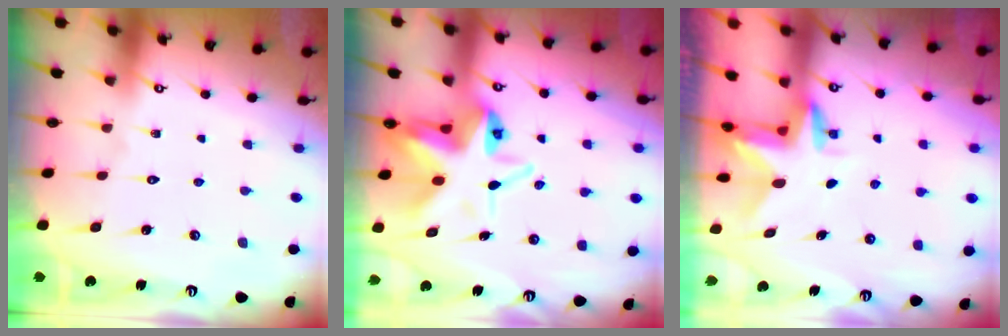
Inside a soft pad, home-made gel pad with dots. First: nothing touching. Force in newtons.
{"total": 9.9, "press": 9.8, "slide": 1.1}
{"total": 2.9, "press": 2.9, "slide": 0.2}